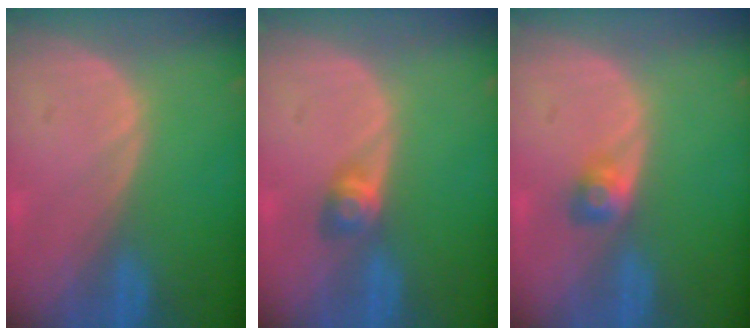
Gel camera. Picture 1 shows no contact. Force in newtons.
{"total": 2.9, "press": 2.6, "slide": 1.4}
{"total": 2.4, "press": 2.2, "slide": 1.0}